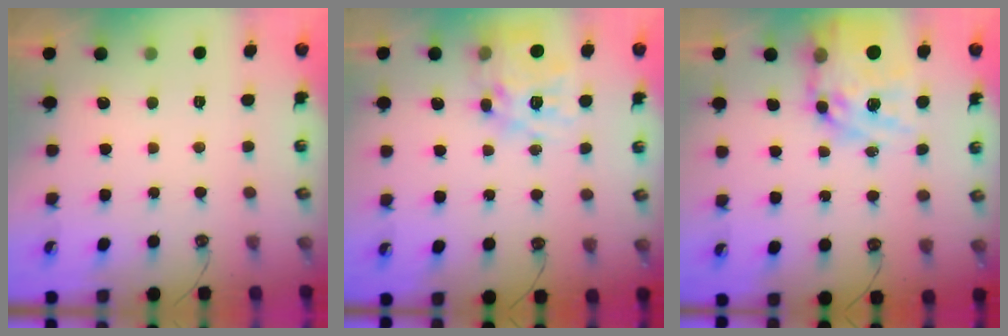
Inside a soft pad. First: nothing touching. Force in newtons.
{"total": 16.2, "press": 16.1, "slide": 1.4}
{"total": 17.1, "press": 17.0, "slide": 1.5}